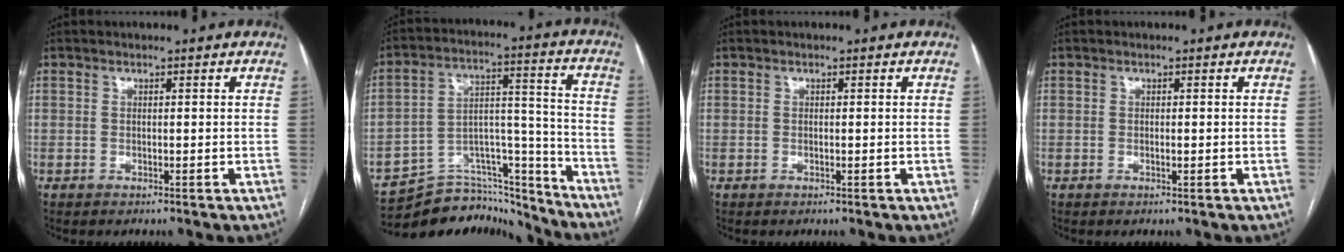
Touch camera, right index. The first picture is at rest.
{"total": 16.6, "force": [-15.9, 4.4, 2.0], "torque": [-0.016, 0.069, -0.244]}
{"total": 0.0}
{"total": 0.6, "force": [-0.2, 0.1, 0.6], "torque": [-0.011, -0.001, -0.001]}